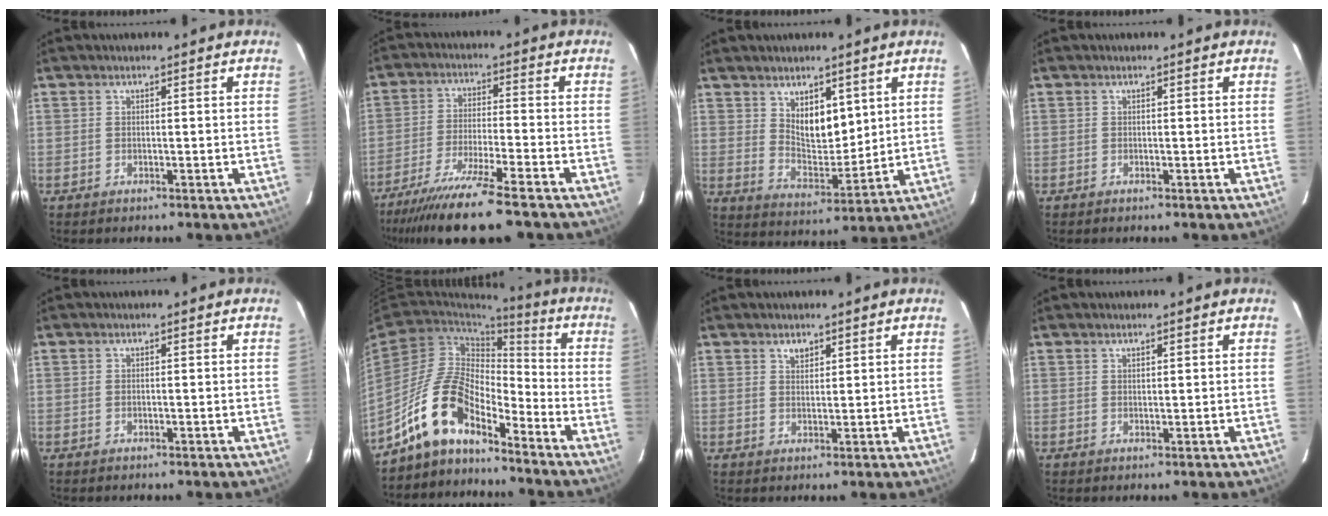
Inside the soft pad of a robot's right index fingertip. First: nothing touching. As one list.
[{"total": 14.8, "force": [-12.3, 0.2, 8.2], "torque": [-0.174, -0.027, -0.214]}, {"total": 8.5, "force": [4.0, 4.6, 5.9], "torque": [-0.088, -0.006, 0.080]}, {"total": 0.0}, {"total": 0.0}, {"total": 13.0, "force": [-9.9, 4.9, 6.8], "torque": [-0.131, 0.017, -0.199]}, {"total": 1.8, "force": [1.2, 1.1, 0.7], "torque": [-0.009, 0.004, 0.023]}, {"total": 0.8, "force": [0.6, 0.3, 0.3], "torque": [-0.005, 0.002, 0.011]}]